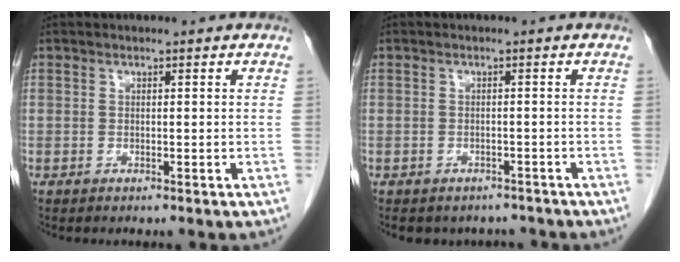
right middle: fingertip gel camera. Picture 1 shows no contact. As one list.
[{"total": 5.1, "force": [-4.4, 2.5, 0.4], "torque": [0.006, 0.007, -0.051]}]